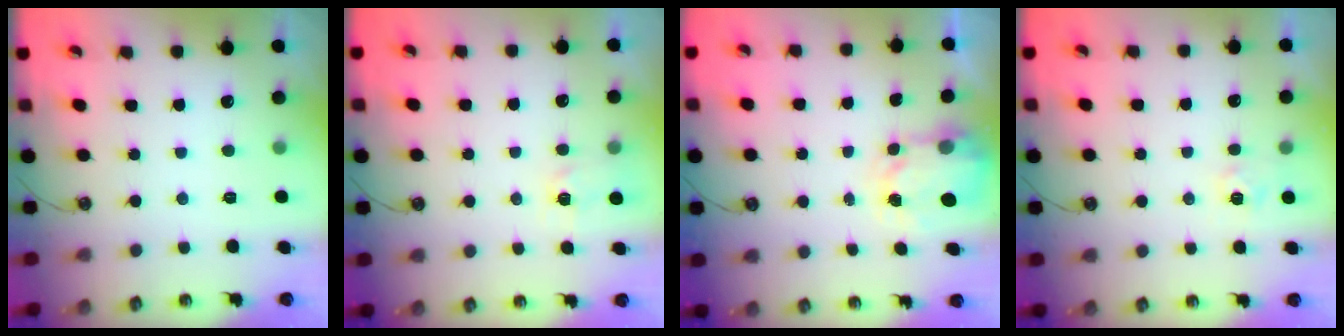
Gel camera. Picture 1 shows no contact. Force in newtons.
{"total": 4.7, "press": 4.7, "slide": 0.6}
{"total": 4.4, "press": 4.4, "slide": 0.2}
{"total": 3.6, "press": 3.6, "slide": 0.4}